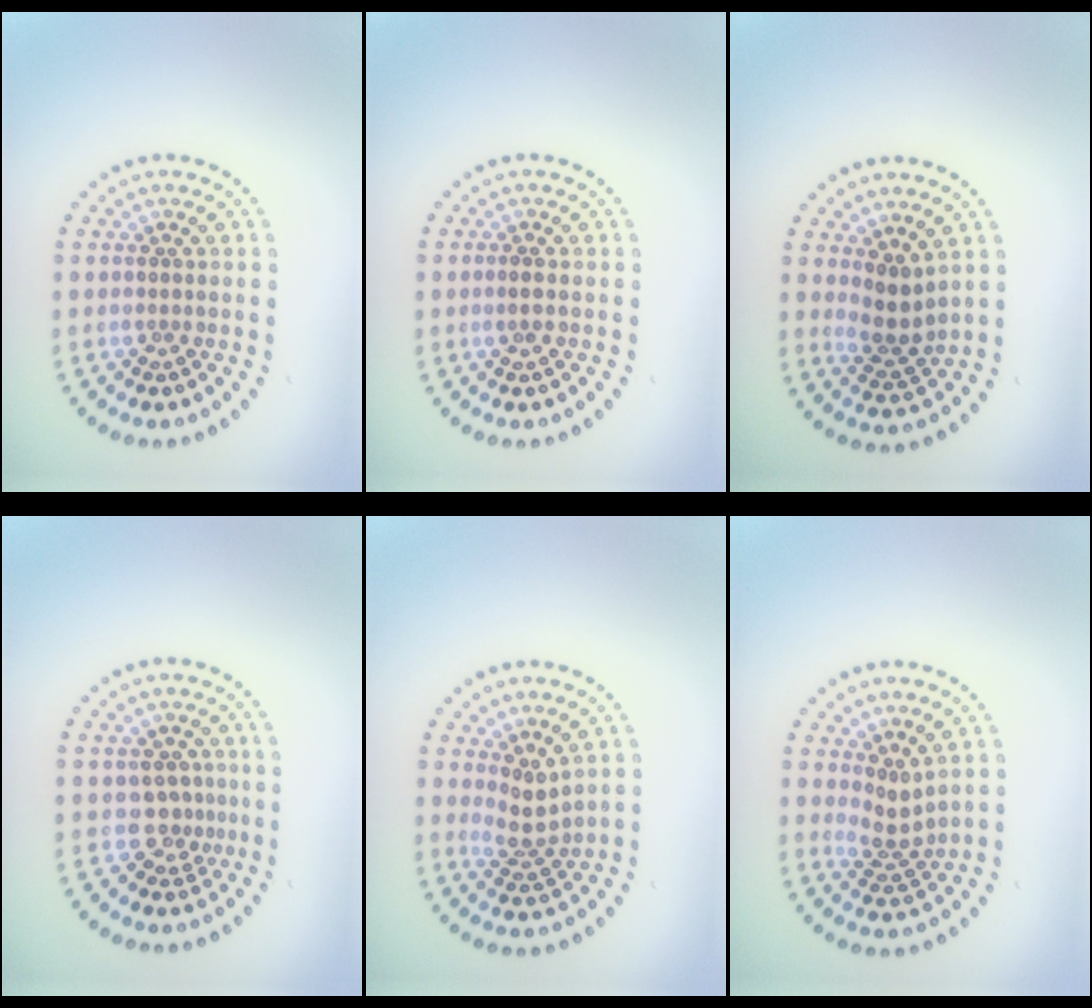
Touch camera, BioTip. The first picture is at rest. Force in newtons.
{"total": 0.9, "press": 0.8, "slide": 0.1}
{"total": 2.5, "press": 1.9, "slide": 1.6}
{"total": 2.2, "press": 1.5, "slide": 1.6}
{"total": 2.3, "press": 1.7, "slide": 1.6}
{"total": 2.2, "press": 1.6, "slide": 1.5}